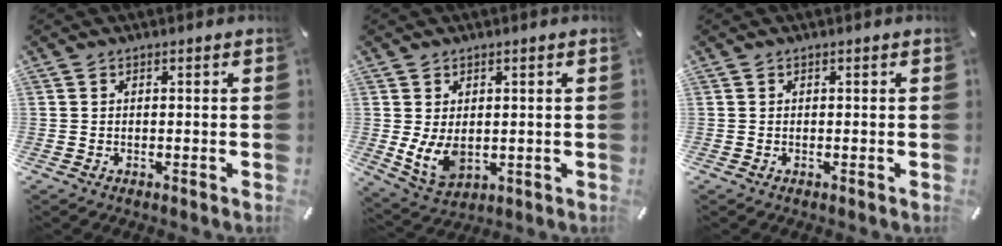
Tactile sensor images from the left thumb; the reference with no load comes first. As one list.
[{"total": 7.1, "force": [0.3, 5.0, 5.1], "torque": [-0.121, -0.008, 0.005]}, {"total": 0.0}]